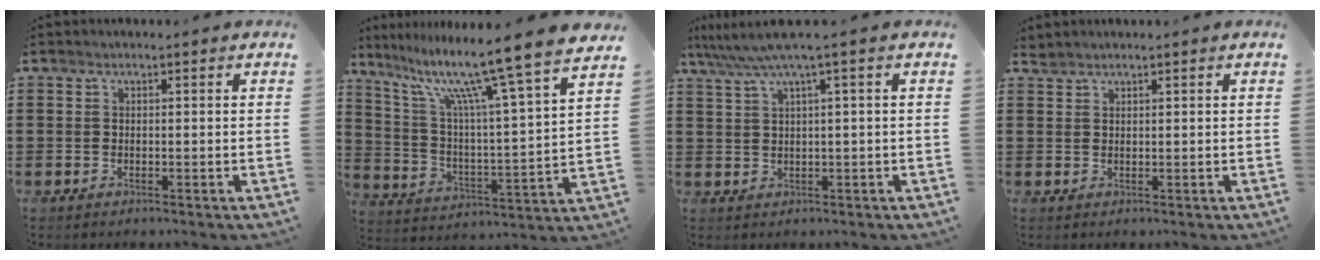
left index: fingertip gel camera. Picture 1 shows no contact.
{"total": 13.0, "force": [10.3, -0.6, 7.9], "torque": [-0.173, -0.074, 0.159]}
{"total": 3.9, "force": [1.6, -0.4, 3.5], "torque": [-0.079, -0.010, 0.021]}
{"total": 1.0, "force": [1.0, 0.1, 0.1], "torque": [-0.004, -0.001, 0.021]}